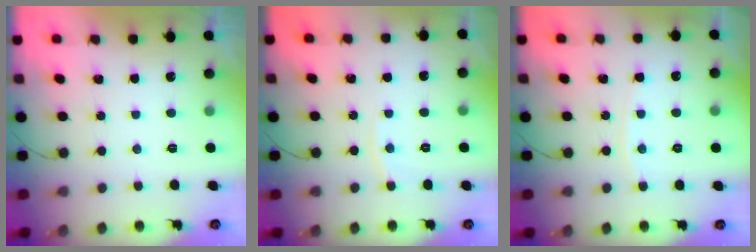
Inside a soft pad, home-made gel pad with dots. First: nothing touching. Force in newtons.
{"total": 2.9, "press": 2.9, "slide": 0.1}
{"total": 5.7, "press": 5.7, "slide": 0.6}